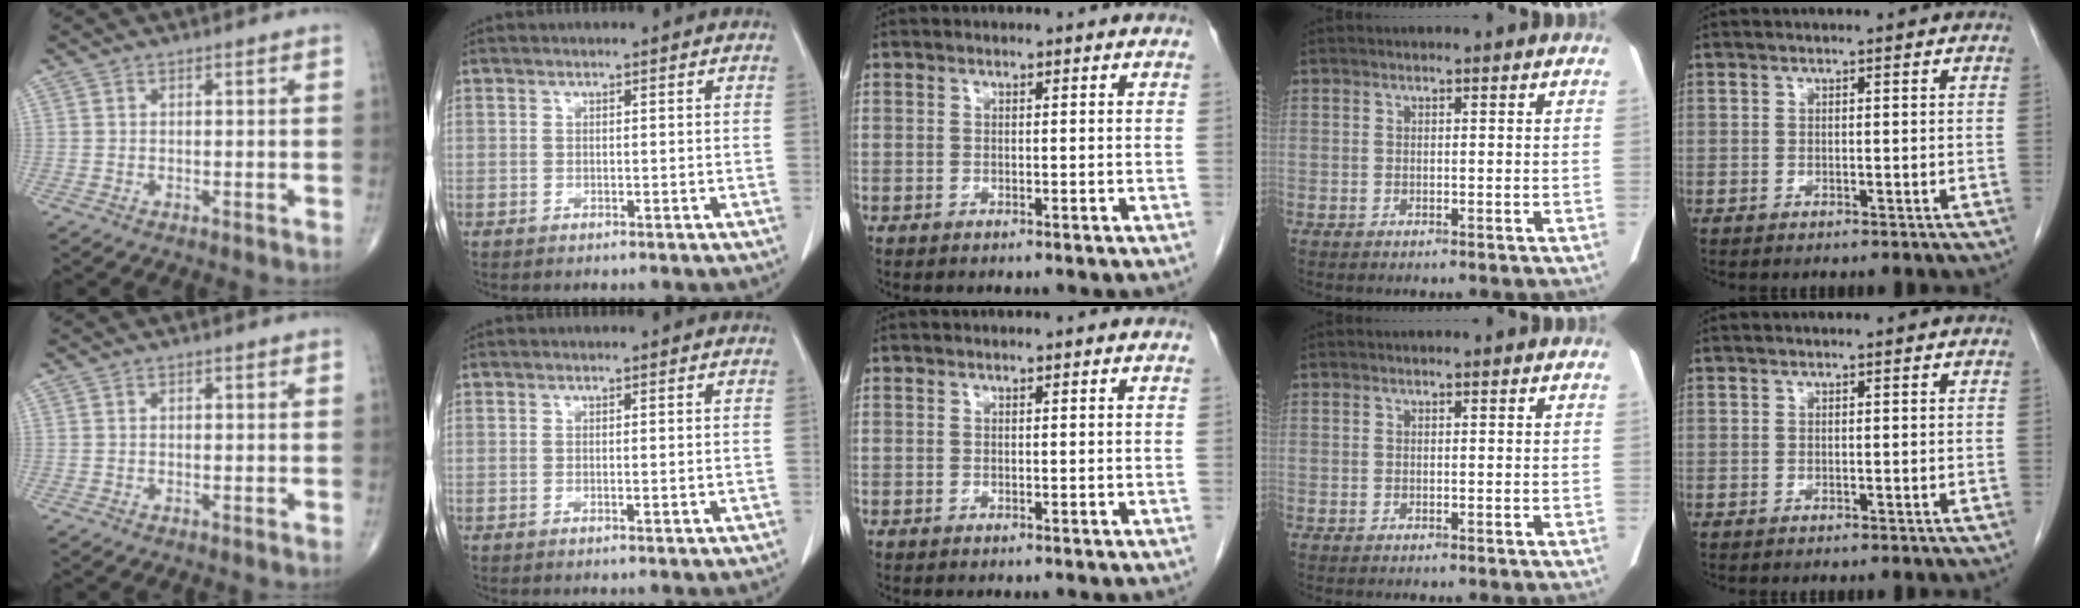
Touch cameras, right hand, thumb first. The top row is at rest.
{"thumb": {"total": 0.6, "force": [0.1, 0.3, 0.4], "torque": [-0.008, 0.001, 0.002]}, "index": {"total": 1.1, "force": [-0.3, 0.1, 1.0], "torque": [-0.017, -0.002, -0.001]}}